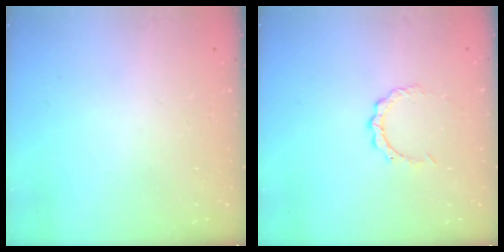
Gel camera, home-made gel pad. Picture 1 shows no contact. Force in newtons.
{"total": 3.0, "press": 3.0, "slide": 0.2}